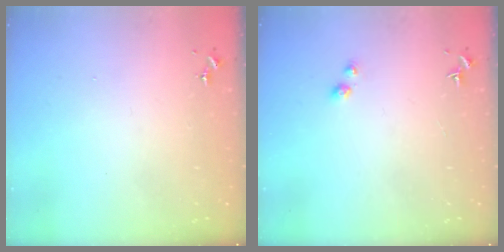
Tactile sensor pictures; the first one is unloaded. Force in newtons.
{"total": 2.8, "press": 2.8, "slide": 0.2}